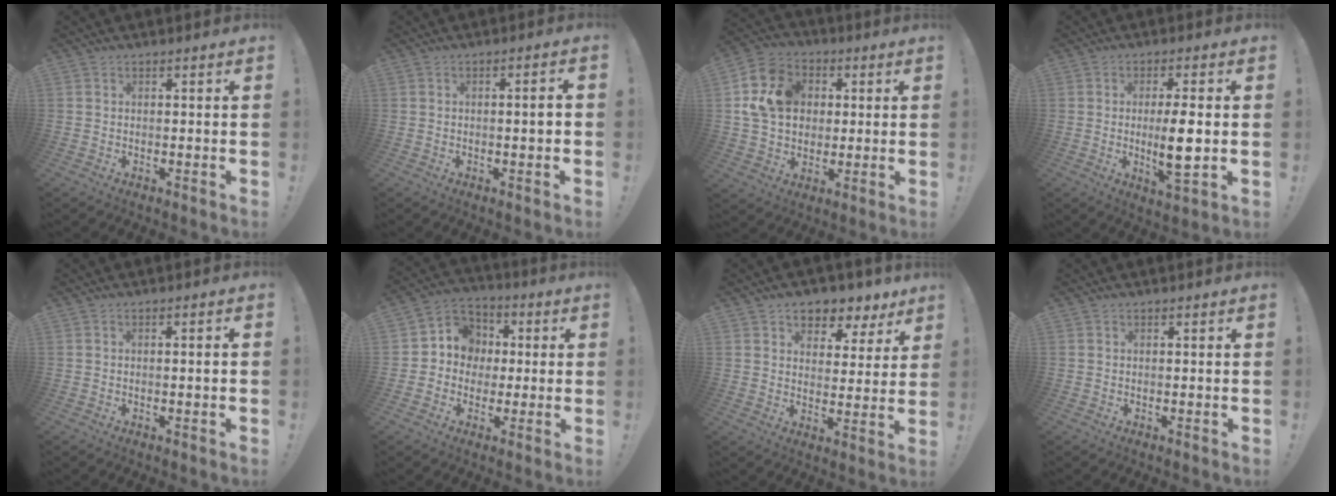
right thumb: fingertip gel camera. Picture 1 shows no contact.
{"total": 2.8, "force": [-0.1, 0.0, 2.8], "torque": [-0.040, -0.002, -0.004]}
{"total": 15.1, "force": [3.0, 12.5, 7.9], "torque": [-0.126, -0.003, 0.064]}
{"total": 8.8, "force": [-0.3, 1.6, 8.6], "torque": [-0.151, -0.014, -0.012]}
{"total": 1.4, "force": [-0.2, -0.2, 1.4], "torque": [-0.024, 0.001, -0.003]}
{"total": 9.6, "force": [-0.6, 9.1, 3.0], "torque": [-0.037, 0.019, -0.002]}
{"total": 6.5, "force": [4.6, 4.0, 2.3], "torque": [-0.018, -0.040, 0.083]}
{"total": 0.0}